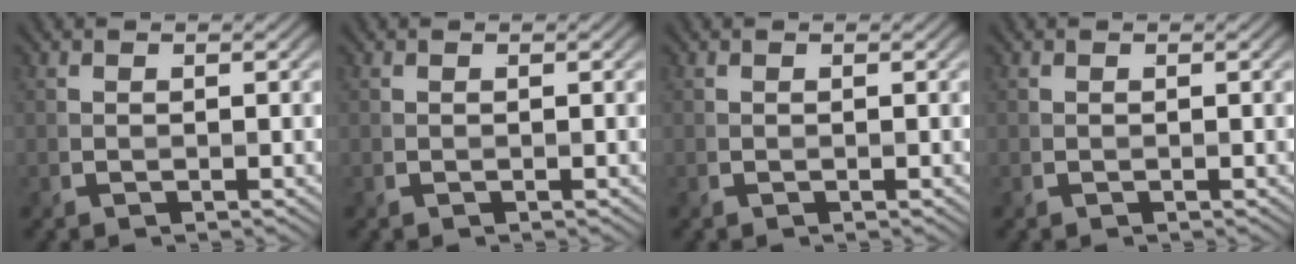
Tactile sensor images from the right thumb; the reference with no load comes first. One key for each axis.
{"total": 0.0}
{"total": 0.0}
{"total": 0.0}